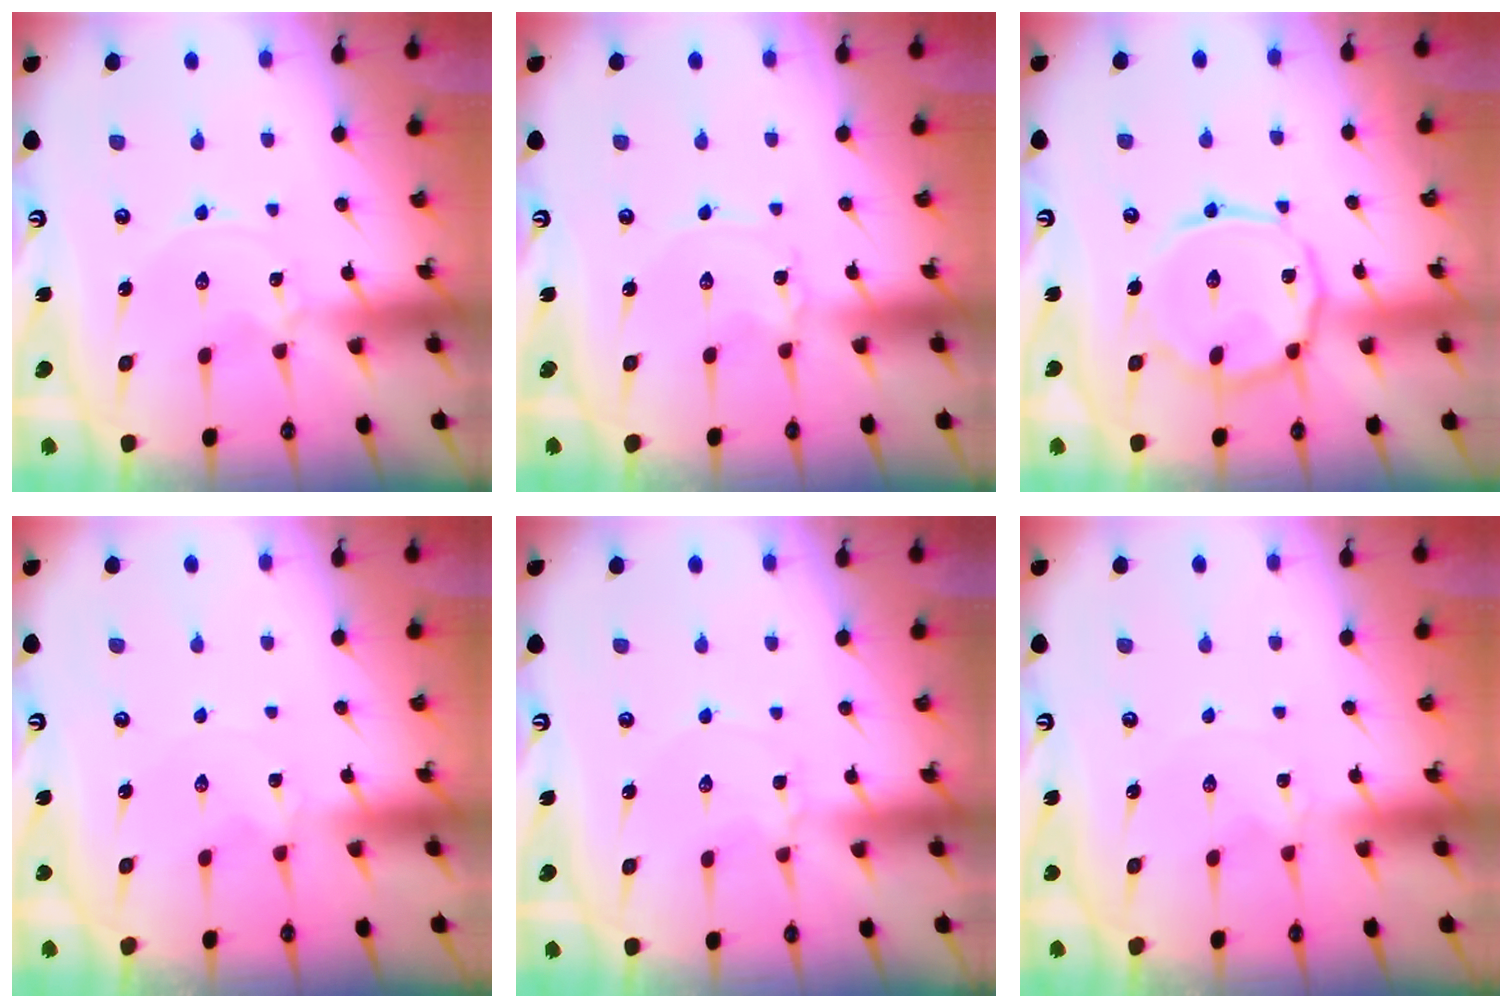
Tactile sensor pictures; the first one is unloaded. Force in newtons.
{"total": 0.0}
{"total": 13.7, "press": 13.7, "slide": 1.1}
{"total": 0.6, "press": 0.6, "slide": 0.3}
{"total": 2.0, "press": 2.0, "slide": 0.3}
{"total": 0.0}